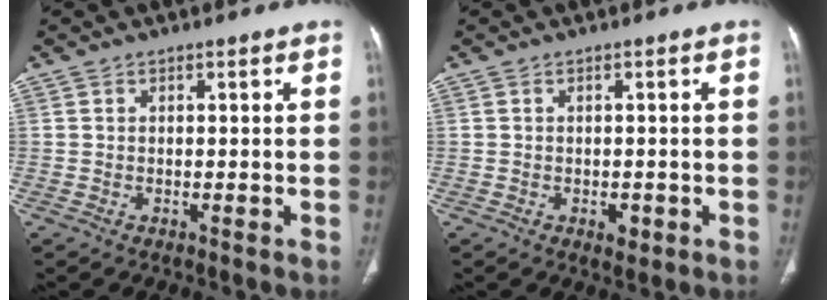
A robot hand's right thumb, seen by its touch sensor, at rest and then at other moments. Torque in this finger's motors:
{"motor_torque": [-0.29, 0.21, -0.21, 0.12, 0.01]}